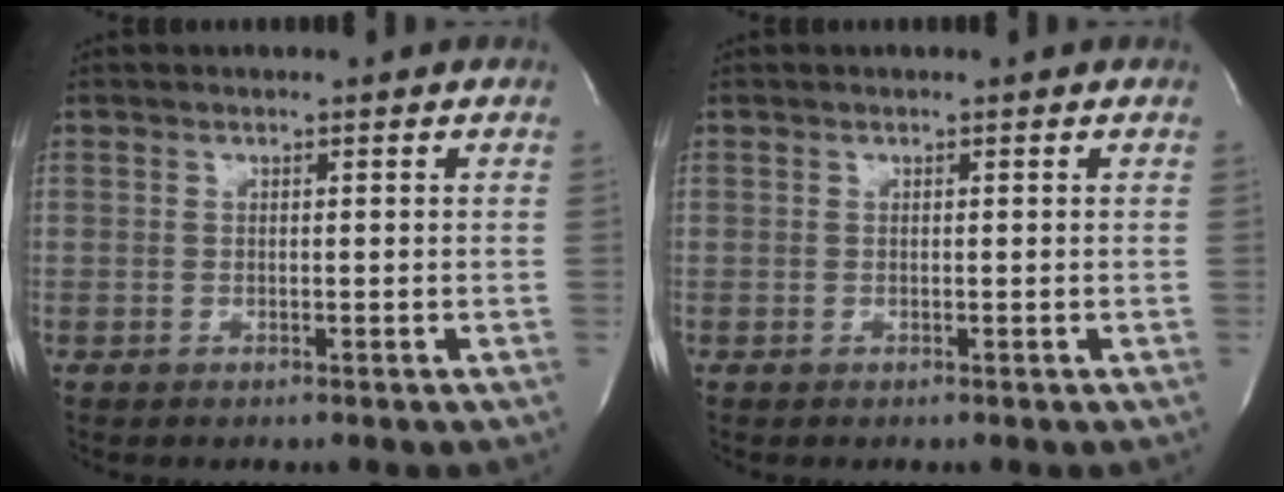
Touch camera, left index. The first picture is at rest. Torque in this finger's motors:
{"motor_torque": [0.00, 0.00, 0.00, 0.01]}